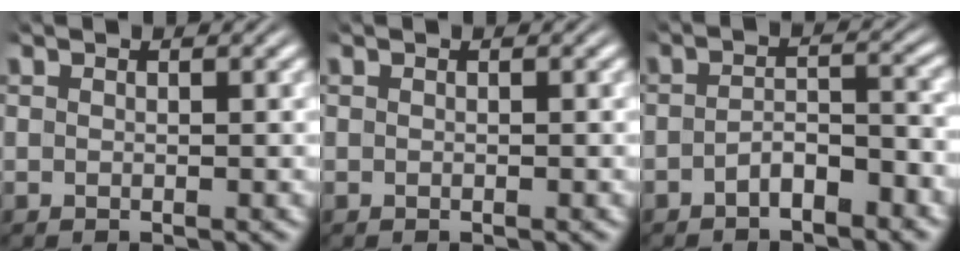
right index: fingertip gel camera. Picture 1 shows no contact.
{"total": 0.0}
{"total": 3.0, "force": [-2.5, 1.0, 1.3], "torque": [-0.015, -0.008, -0.043]}